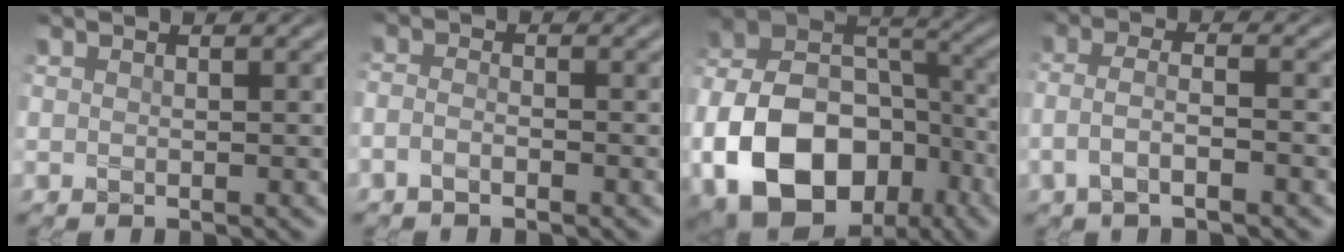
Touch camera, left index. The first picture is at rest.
{"total": 1.4, "force": [-1.0, 0.5, 0.9], "torque": [-0.023, 0.001, -0.024]}
{"total": 14.8, "force": [-5.5, 10.5, 8.9], "torque": [-0.189, -0.017, -0.100]}
{"total": 3.4, "force": [-1.2, 1.0, 3.0], "torque": [-0.057, 0.004, -0.032]}